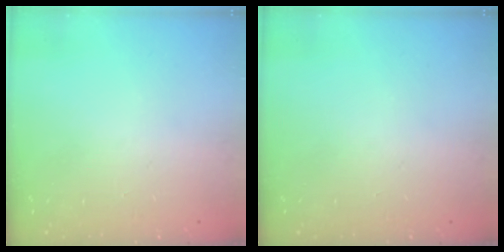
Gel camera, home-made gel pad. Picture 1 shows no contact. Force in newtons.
{"total": 0.0}